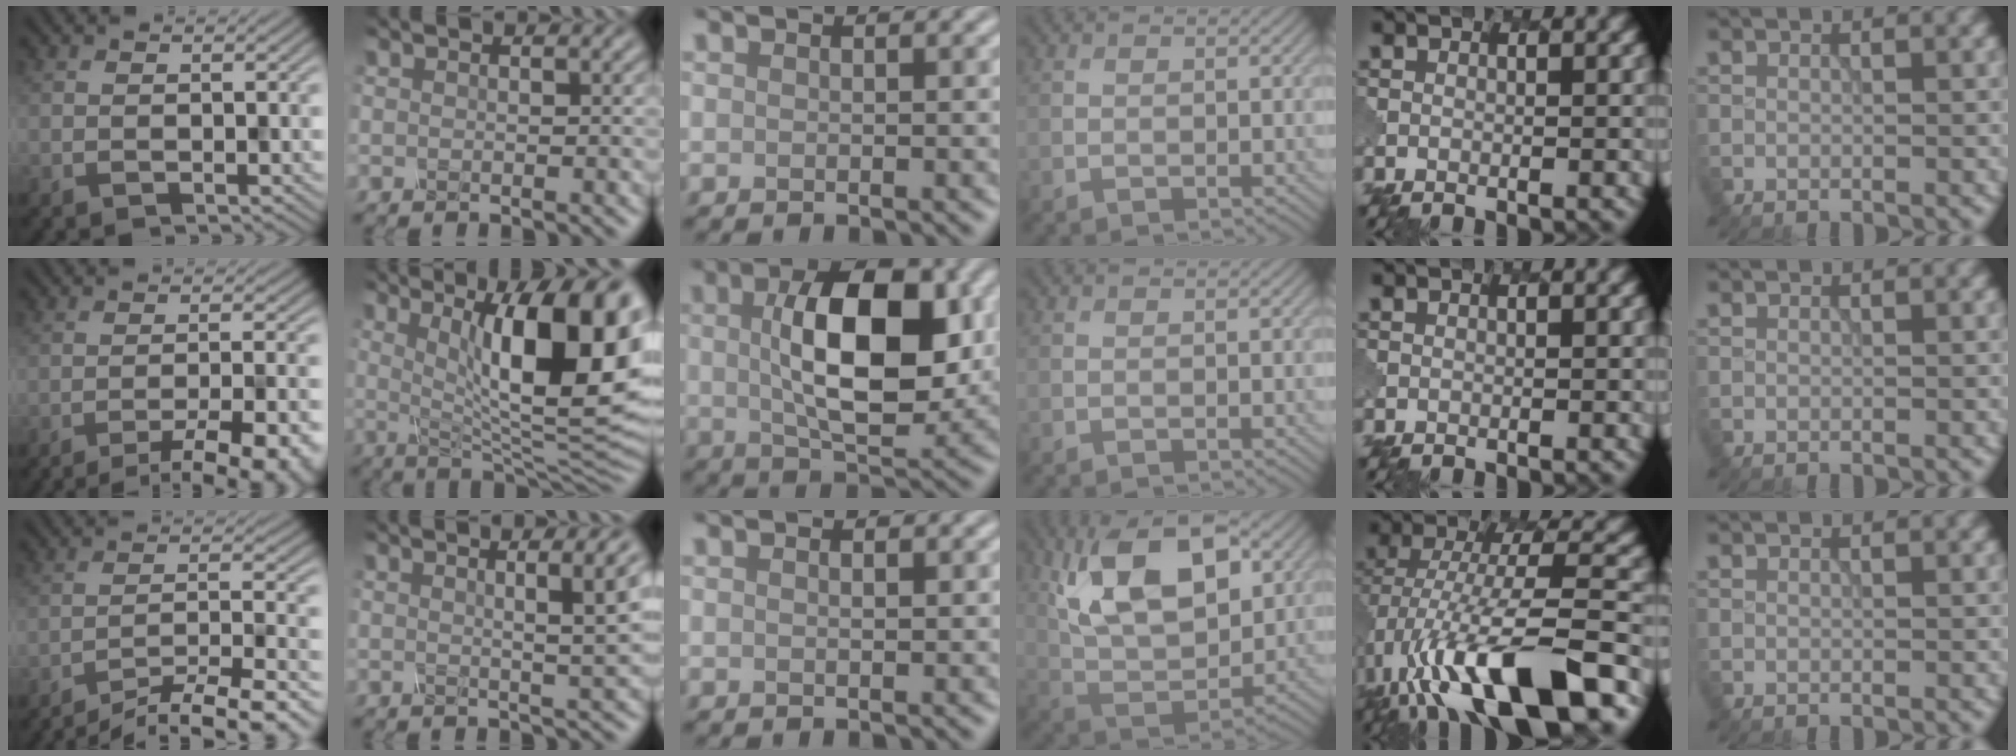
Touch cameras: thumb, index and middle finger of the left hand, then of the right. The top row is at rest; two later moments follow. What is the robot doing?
{"motion": "unscrew", "object": "spray bottle"}